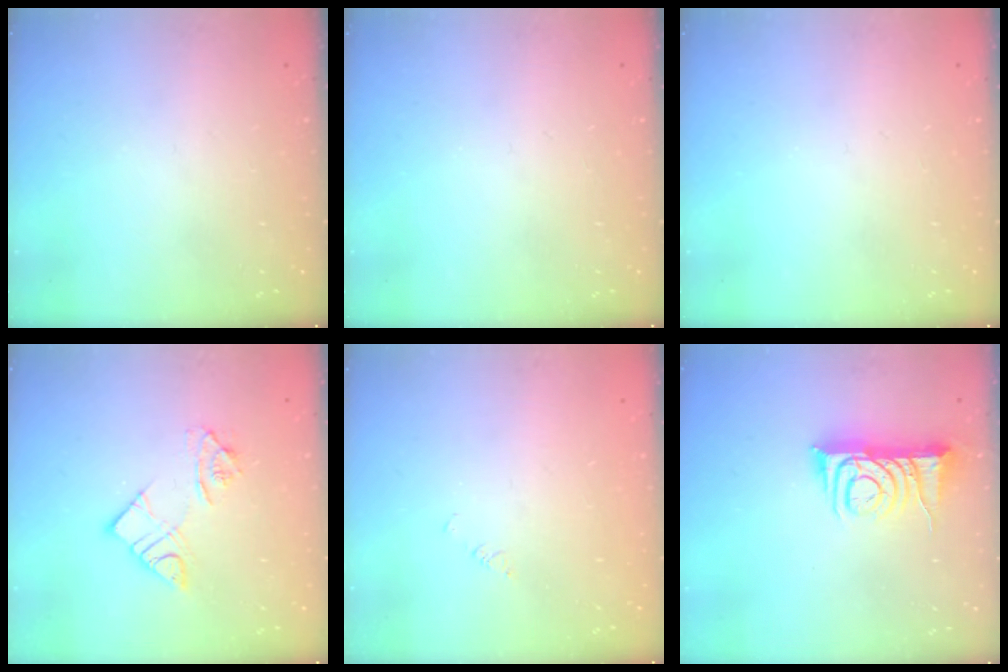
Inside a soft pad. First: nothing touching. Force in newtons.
{"total": 0.0}
{"total": 0.0}
{"total": 10.3, "press": 10.2, "slide": 1.0}
{"total": 1.1, "press": 1.1, "slide": 0.1}
{"total": 8.1, "press": 8.0, "slide": 1.2}